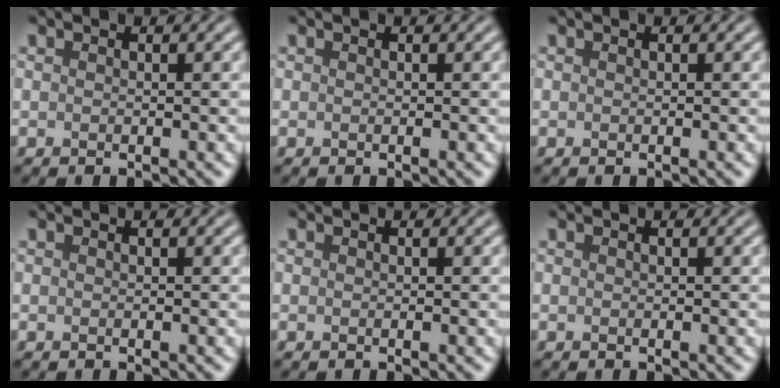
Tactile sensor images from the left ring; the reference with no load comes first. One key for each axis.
{"total": 0.0}
{"total": 0.0}
{"total": 0.0}
{"total": 0.0}
{"total": 0.0}